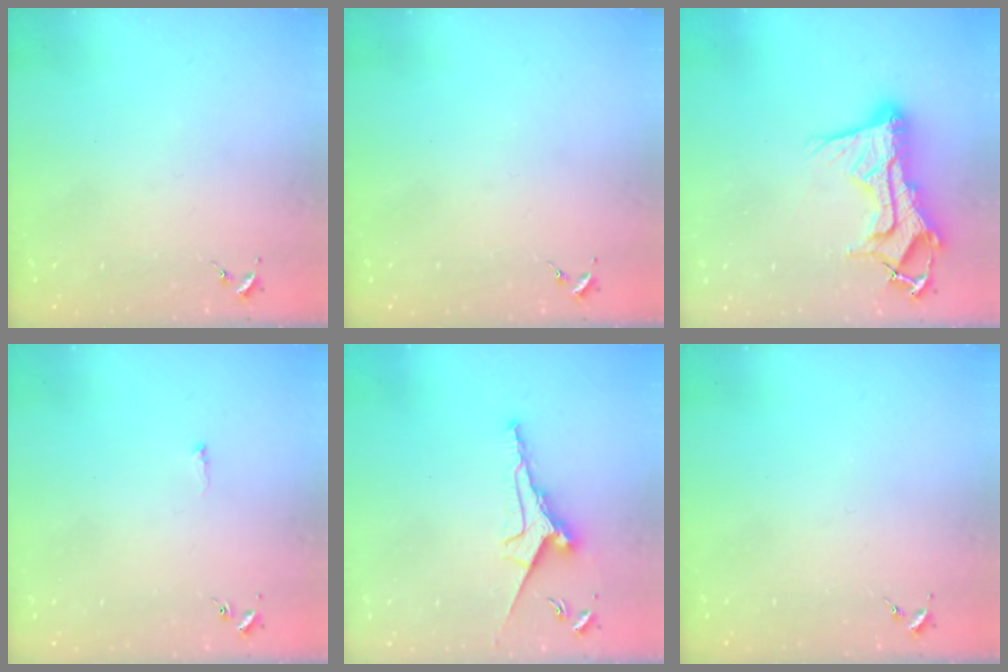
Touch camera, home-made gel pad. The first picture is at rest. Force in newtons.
{"total": 0.0}
{"total": 19.3, "press": 19.2, "slide": 1.9}
{"total": 3.5, "press": 3.4, "slide": 0.5}
{"total": 9.2, "press": 9.2, "slide": 0.5}
{"total": 0.0}